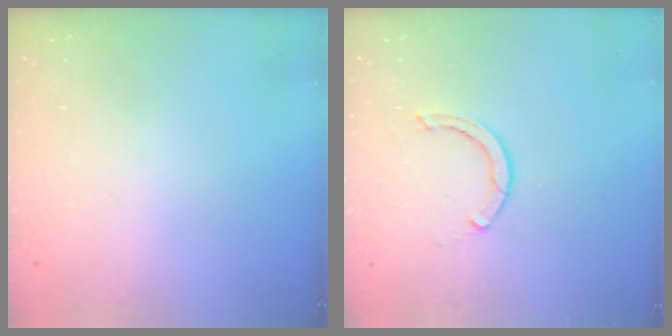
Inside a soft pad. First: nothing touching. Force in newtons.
{"total": 2.4, "press": 2.4, "slide": 0.0}